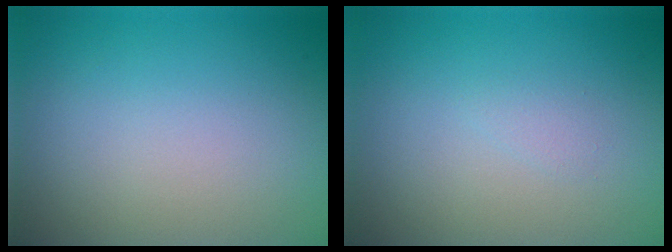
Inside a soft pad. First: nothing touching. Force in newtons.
{"total": 0.6, "press": 0.6, "slide": 0.1}